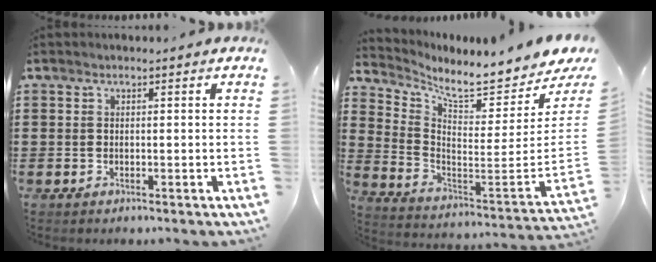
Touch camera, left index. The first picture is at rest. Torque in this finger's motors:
{"motor_torque": [-0.51, -1.62, 0.20, 0.04]}